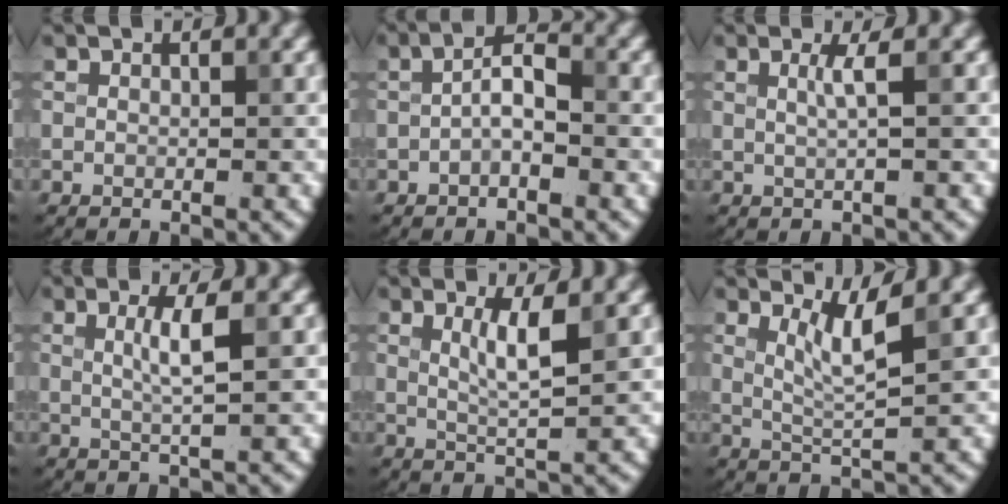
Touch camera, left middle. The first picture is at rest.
{"total": 2.3, "force": [-0.9, 0.8, 1.9], "torque": [-0.036, 0.013, -0.020]}
{"total": 1.2, "force": [0.3, -0.1, 1.1], "torque": [-0.021, 0.002, 0.006]}
{"total": 2.4, "force": [0.5, 0.1, 2.3], "torque": [-0.045, 0.003, 0.011]}
{"total": 2.4, "force": [0.8, 0.1, 2.3], "torque": [-0.044, -0.003, 0.019]}
{"total": 2.7, "force": [1.3, 0.1, 2.3], "torque": [-0.048, -0.005, 0.034]}